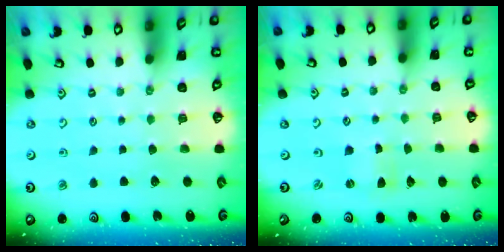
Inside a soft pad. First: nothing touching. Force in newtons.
{"total": 0.0}